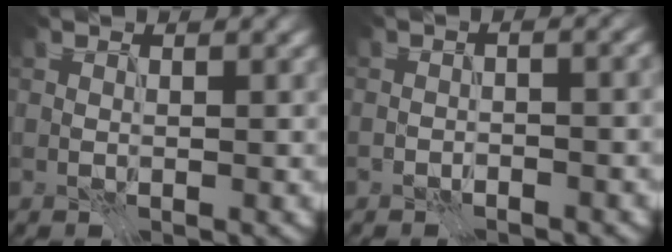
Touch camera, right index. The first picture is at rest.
{"total": 4.2, "force": [0.3, 2.0, 3.6], "torque": [-0.010, 0.032, -0.019]}